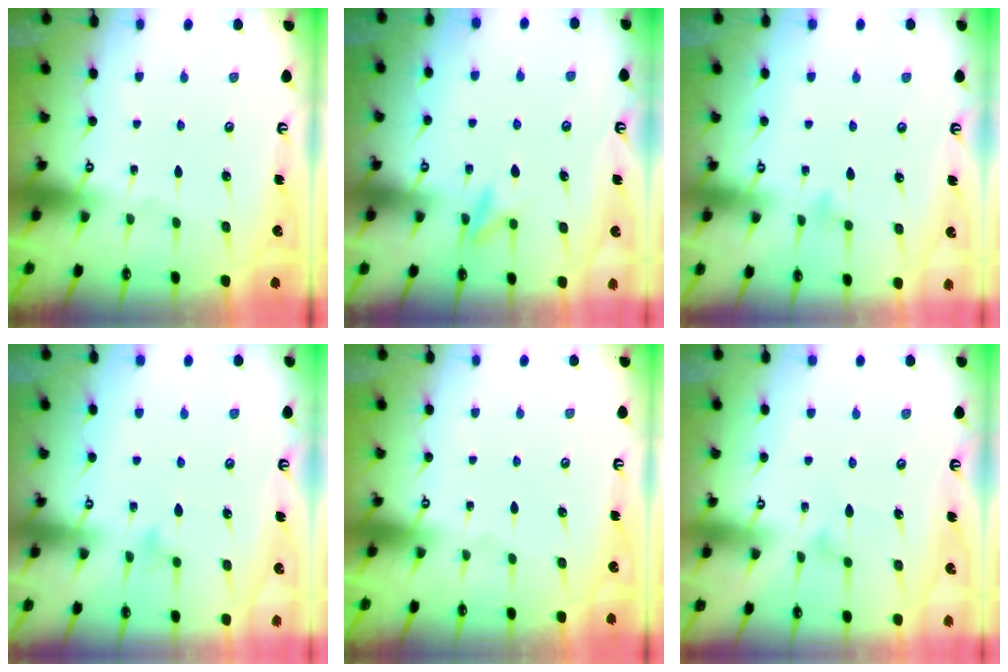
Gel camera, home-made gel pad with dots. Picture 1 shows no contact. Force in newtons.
{"total": 7.8, "press": 7.8, "slide": 0.8}
{"total": 4.3, "press": 4.2, "slide": 0.5}
{"total": 9.0, "press": 9.0, "slide": 0.8}
{"total": 0.0}
{"total": 4.1, "press": 4.1, "slide": 0.2}